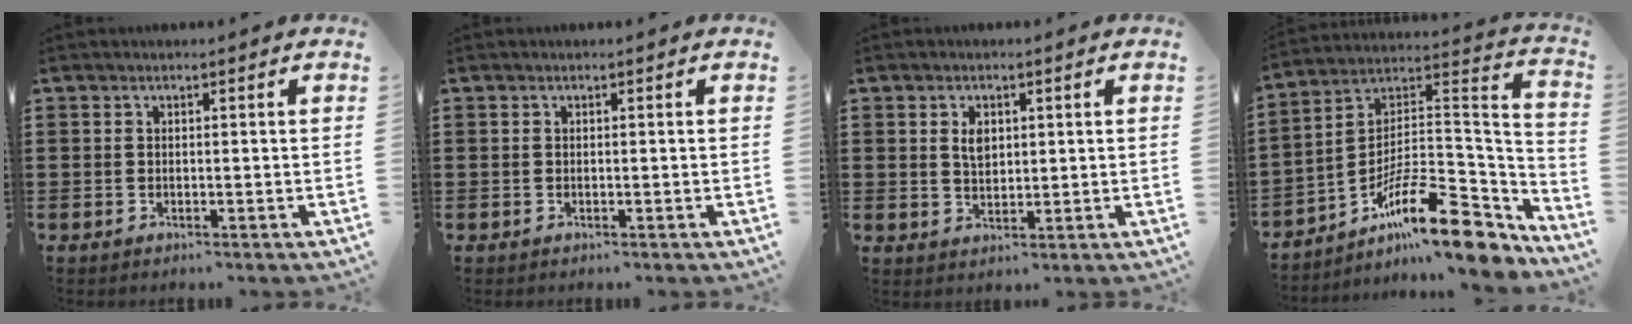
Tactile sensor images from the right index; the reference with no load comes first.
{"total": 0.0}
{"total": 2.9, "force": [0.9, 1.8, 2.1], "torque": [-0.039, 0.004, 0.014]}
{"total": 15.5, "force": [-10.1, 3.9, 11.0], "torque": [-0.174, 0.019, -0.181]}